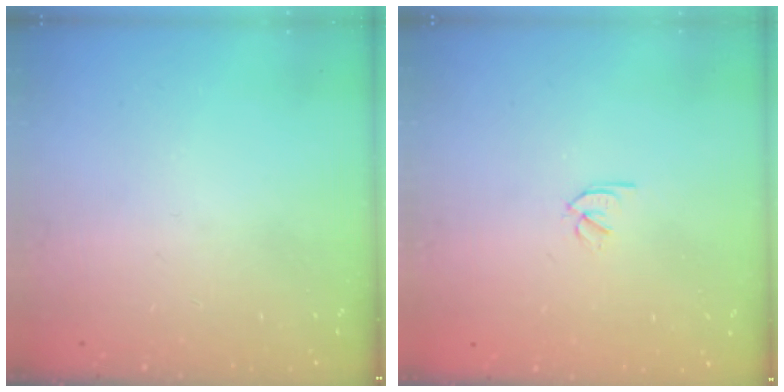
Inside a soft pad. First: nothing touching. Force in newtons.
{"total": 1.8, "press": 1.7, "slide": 0.5}